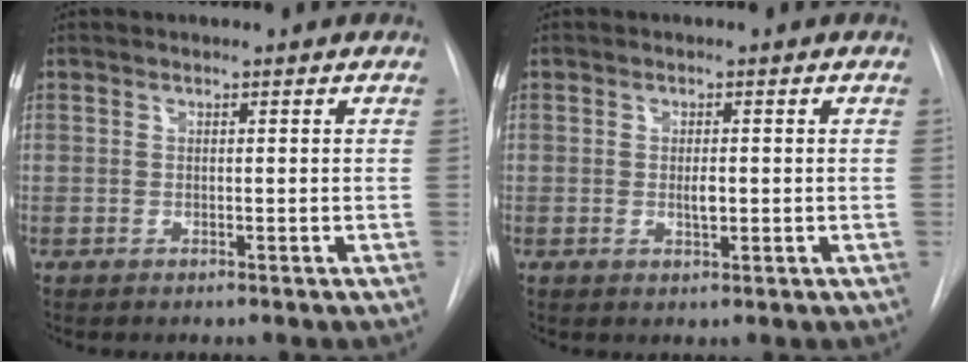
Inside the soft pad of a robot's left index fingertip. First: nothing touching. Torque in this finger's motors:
{"motor_torque": [0.27, 0.00, 0.03, 0.02]}